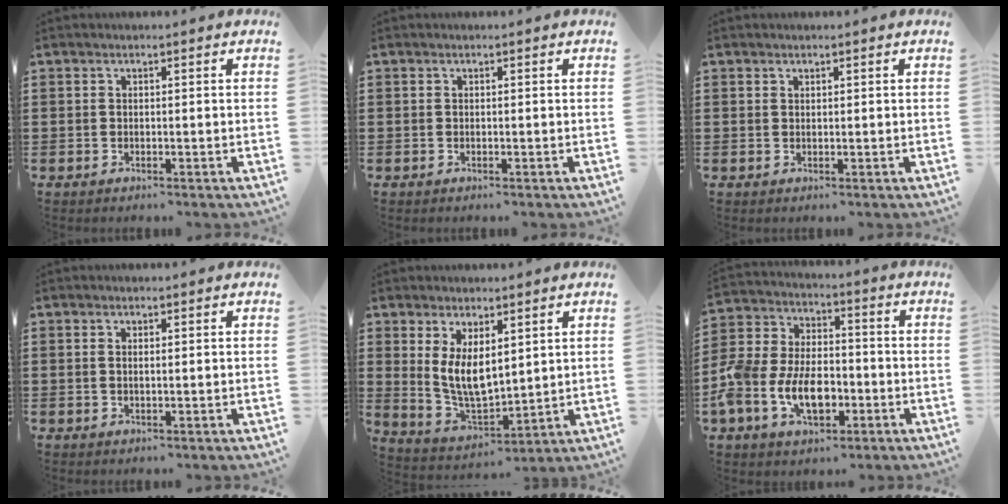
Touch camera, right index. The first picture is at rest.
{"total": 0.0}
{"total": 0.7, "force": [0.5, 0.4, 0.0], "torque": [-0.002, 0.001, 0.011]}
{"total": 0.9, "force": [0.3, 0.3, 0.8], "torque": [-0.016, 0.002, 0.005]}
{"total": 6.4, "force": [2.1, 3.5, 5.0], "torque": [-0.116, -0.008, 0.037]}
{"total": 10.0, "force": [-3.7, 6.3, 6.8], "torque": [-0.176, 0.002, -0.072]}